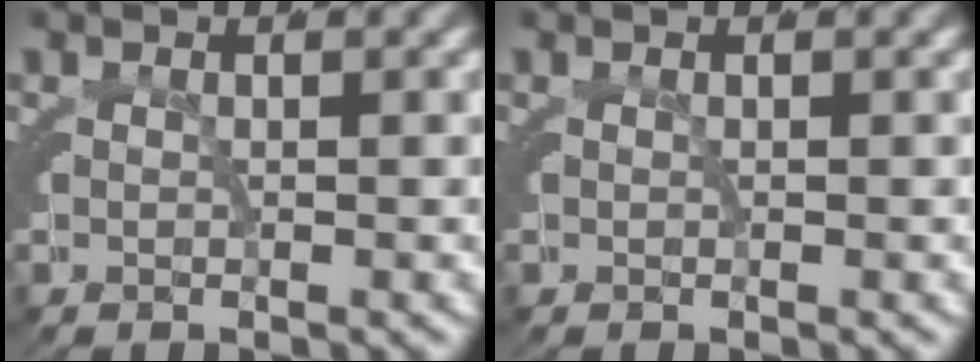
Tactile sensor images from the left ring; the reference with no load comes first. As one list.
[{"total": 0.0}]